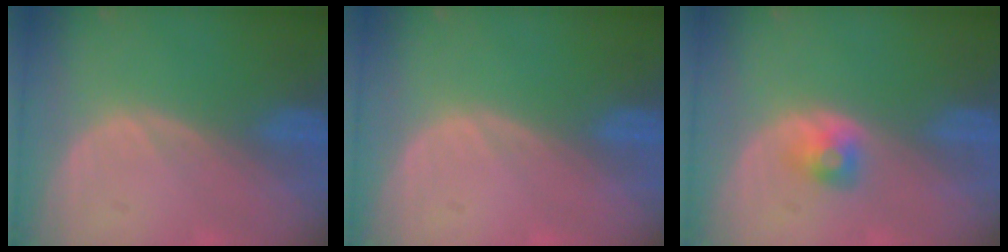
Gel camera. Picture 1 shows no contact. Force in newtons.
{"total": 0.0}
{"total": 2.4, "press": 2.2, "slide": 0.7}